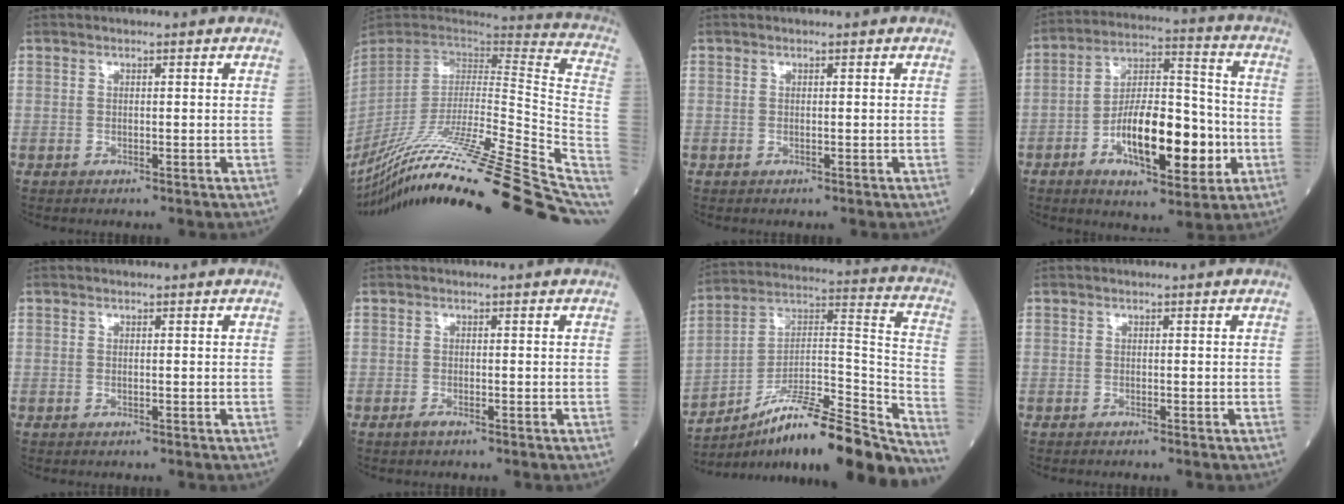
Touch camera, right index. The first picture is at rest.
{"total": 37.4, "force": [-29.4, 0.4, 23.1], "torque": [-0.269, -0.072, -0.449]}
{"total": 0.0}
{"total": 15.9, "force": [-4.7, 5.5, 14.1], "torque": [-0.242, 0.012, -0.077]}
{"total": 0.0}
{"total": 0.9, "force": [-0.7, 0.1, 0.6], "torque": [-0.016, -0.002, -0.012]}
{"total": 25.4, "force": [-20.7, 1.8, 14.6], "torque": [-0.177, 0.022, -0.330]}
{"total": 0.7, "force": [-0.6, -0.1, 0.3], "torque": [-0.003, -0.001, -0.012]}